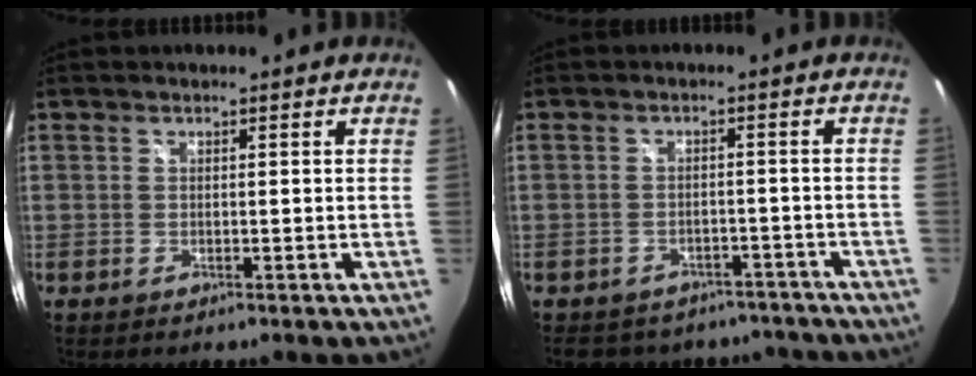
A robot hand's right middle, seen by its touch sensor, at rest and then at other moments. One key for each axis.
{"total": 13.2, "fx": -10.9, "fy": 6.4, "fz": 3.8, "tx": -0.083, "ty": 0.013, "tz": -0.127}